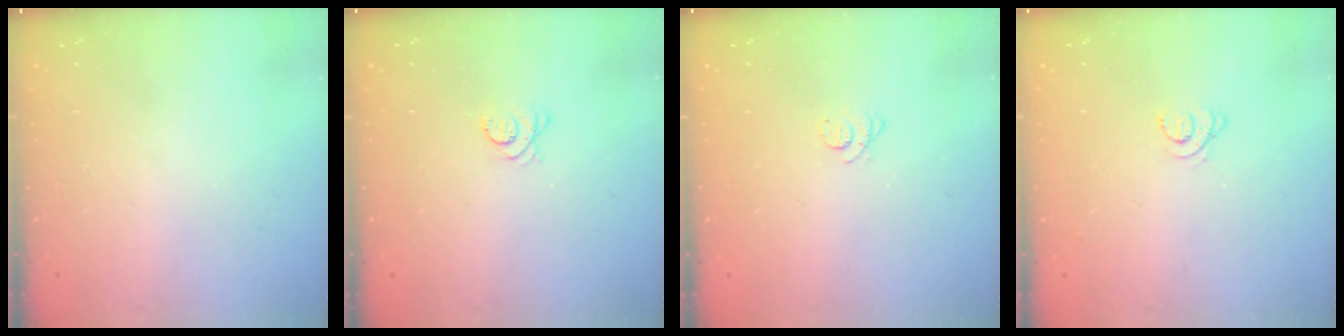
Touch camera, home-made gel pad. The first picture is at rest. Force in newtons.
{"total": 3.9, "press": 3.8, "slide": 0.6}
{"total": 2.3, "press": 2.3, "slide": 0.3}
{"total": 3.8, "press": 3.8, "slide": 0.4}